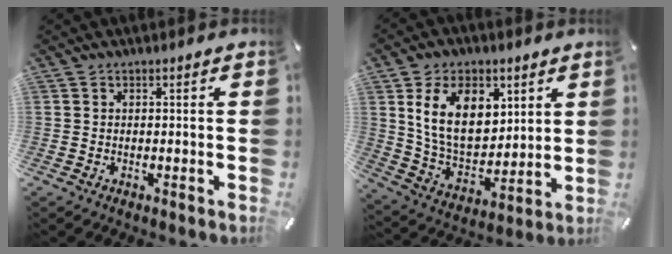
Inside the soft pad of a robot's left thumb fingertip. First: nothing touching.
{"total": 16.1, "force": [6.3, 10.7, 10.2], "torque": [-0.198, -0.013, 0.115]}